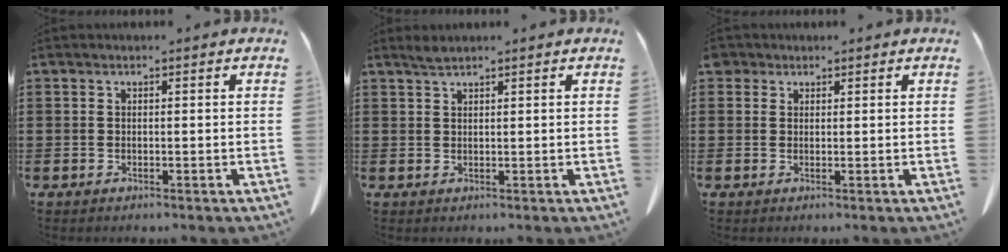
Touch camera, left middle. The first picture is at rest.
{"total": 1.4, "force": [1.2, 0.1, 0.8], "torque": [-0.017, -0.002, 0.023]}
{"total": 1.5, "force": [1.2, 1.0, 0.2], "torque": [-0.010, 0.003, 0.023]}